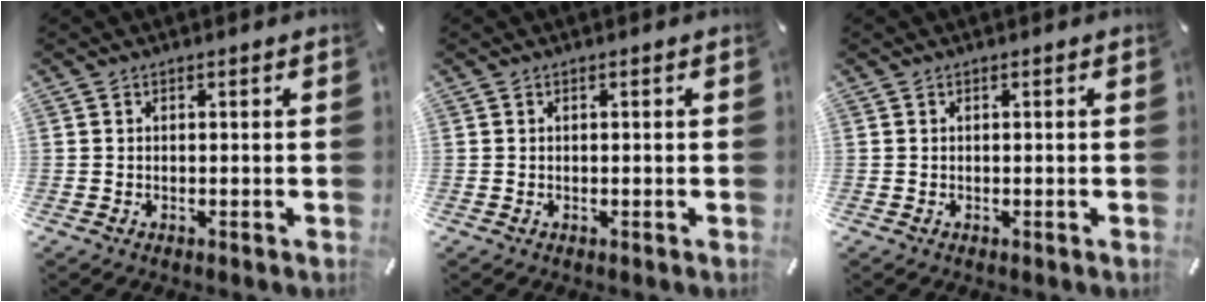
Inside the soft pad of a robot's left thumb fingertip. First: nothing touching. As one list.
[{"total": 0.0}, {"total": 0.0}]